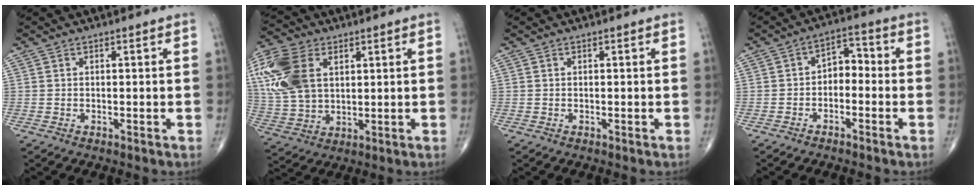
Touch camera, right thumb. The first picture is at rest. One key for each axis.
{"total": 17.0, "fx": 5.2, "fy": 11.0, "fz": 11.8, "tx": -0.269, "ty": -0.005, "tz": 0.103}
{"total": 0.0}
{"total": 5.0, "fx": -1.5, "fy": 3.4, "fz": 3.4, "tx": -0.031, "ty": 0.036, "tz": -0.038}